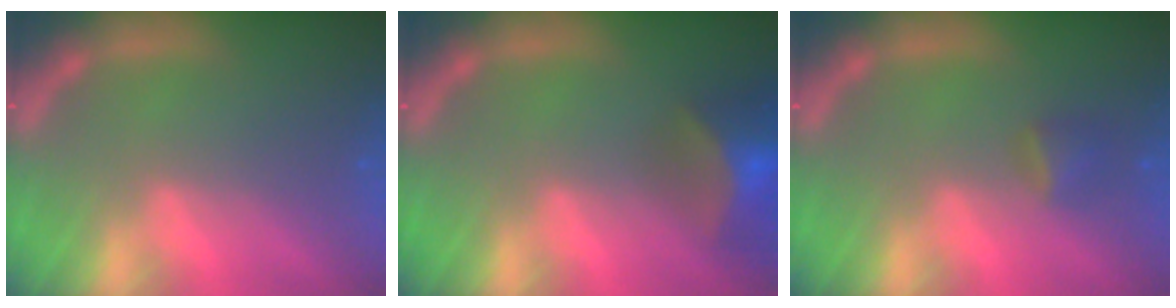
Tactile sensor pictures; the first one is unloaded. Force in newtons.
{"total": 8.4}
{"total": 1.9}